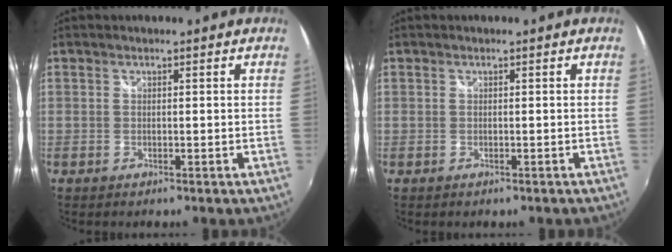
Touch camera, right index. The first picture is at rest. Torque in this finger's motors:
{"motor_torque": [-0.47, 0.43, -0.83, -0.21]}